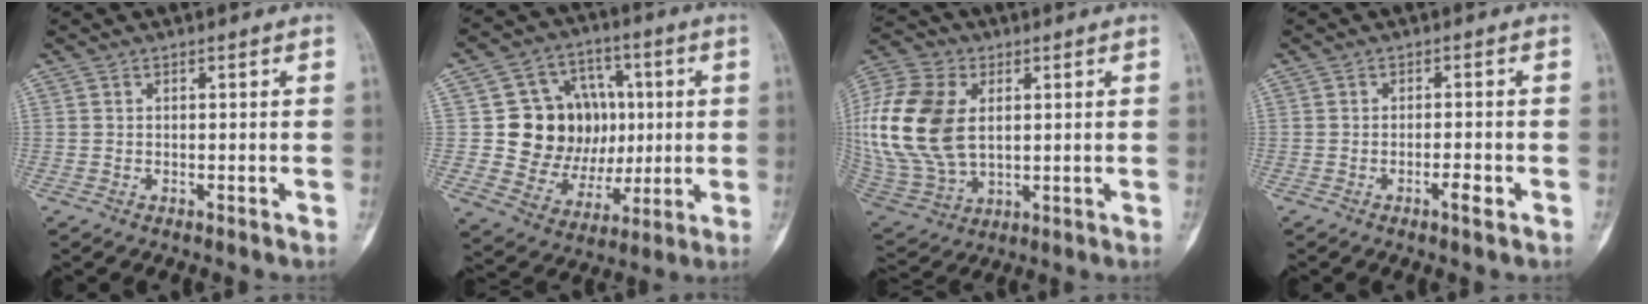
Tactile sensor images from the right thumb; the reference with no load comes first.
{"total": 17.2, "force": [1.6, 14.3, 9.5], "torque": [-0.088, 0.014, 0.046]}
{"total": 22.4, "force": [3.1, 14.8, 16.6], "torque": [-0.372, -0.009, 0.066]}
{"total": 2.7, "force": [-1.3, 0.6, 2.2], "torque": [-0.039, 0.004, -0.023]}